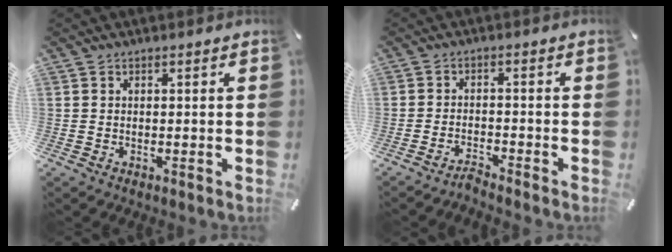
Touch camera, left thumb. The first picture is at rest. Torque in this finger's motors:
{"motor_torque": [-0.18, -0.18, -0.15, 0.08, 0.03]}